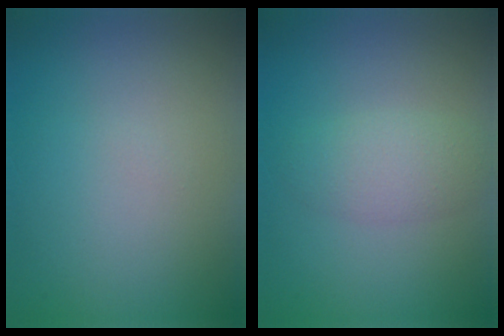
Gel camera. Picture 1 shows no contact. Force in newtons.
{"total": 2.4, "press": 2.4, "slide": 0.1}